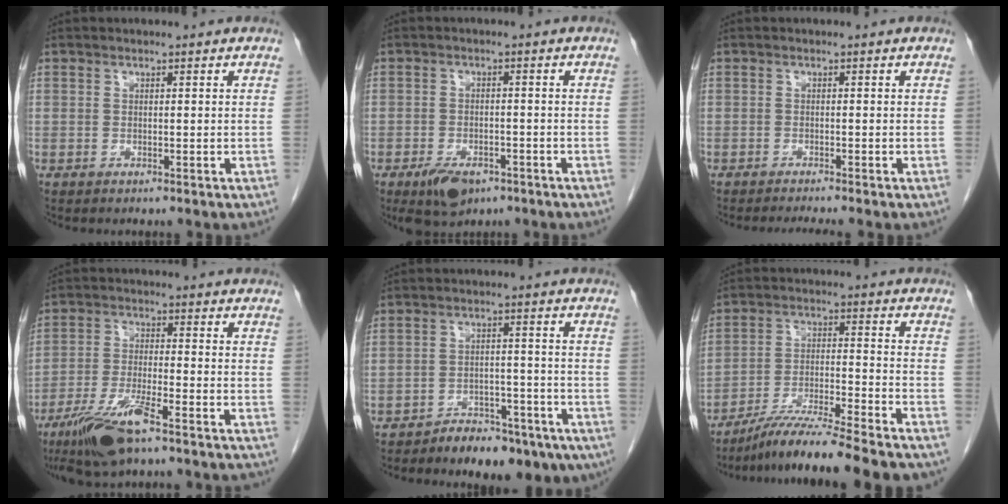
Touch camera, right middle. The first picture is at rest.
{"total": 5.6, "force": [-3.5, 2.8, 3.4], "torque": [-0.061, -0.003, -0.052]}
{"total": 2.9, "force": [-2.6, -0.7, 1.2], "torque": [-0.016, -0.007, -0.041]}
{"total": 11.3, "force": [-8.2, 1.2, 7.7], "torque": [-0.145, -0.022, -0.144]}
{"total": 9.8, "force": [-7.5, 4.6, 4.5], "torque": [-0.043, 0.019, -0.107]}
{"total": 15.0, "force": [-12.9, -0.5, 7.6], "torque": [-0.122, -0.018, -0.213]}